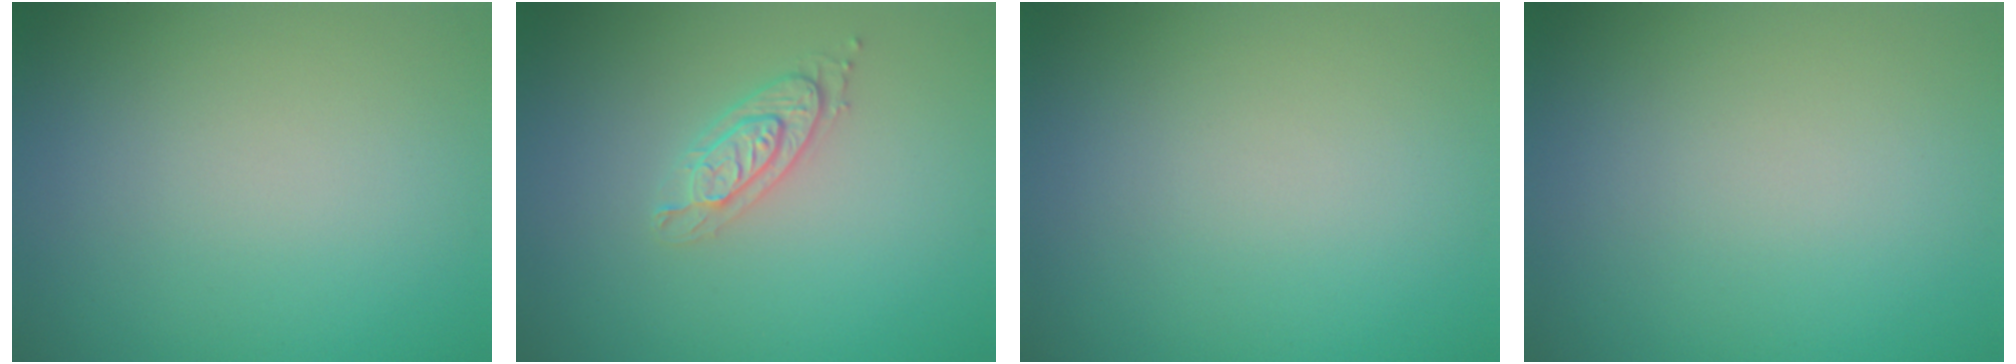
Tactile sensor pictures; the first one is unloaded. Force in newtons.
{"total": 2.1, "press": 2.1, "slide": 0.4}
{"total": 0.0}
{"total": 0.0}